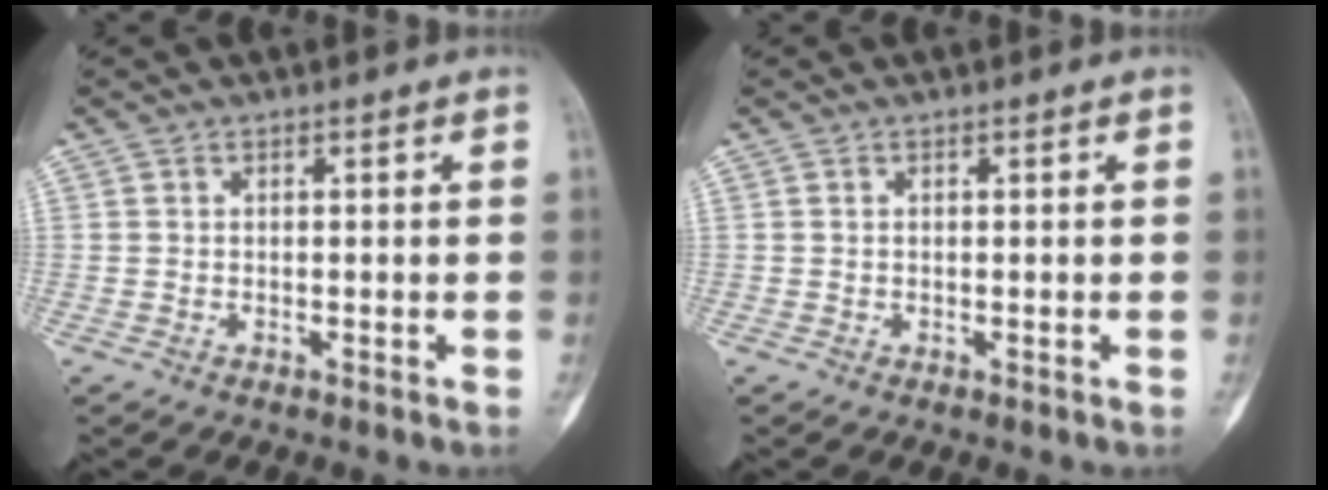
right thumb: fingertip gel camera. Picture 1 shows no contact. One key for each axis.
{"total": 0.0}